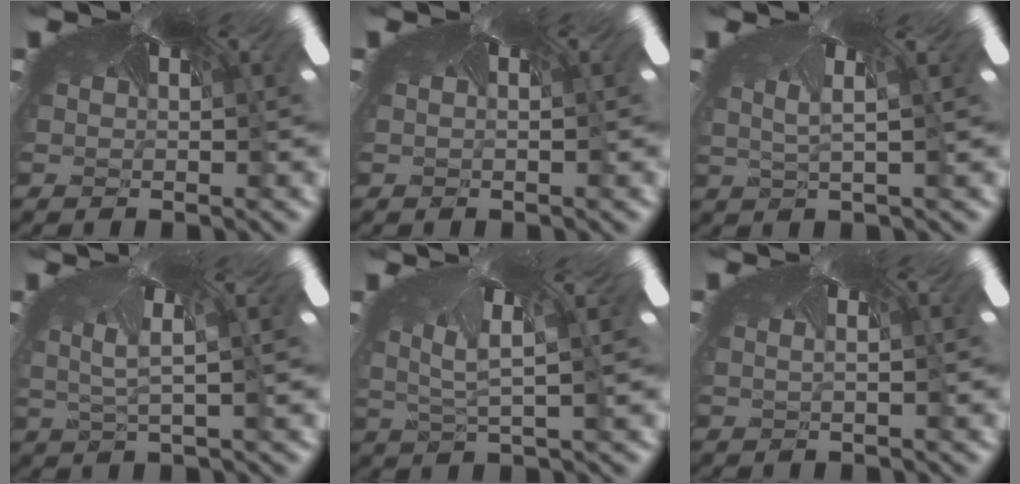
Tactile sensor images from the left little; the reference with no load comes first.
{"total": 0.8, "force": [-0.7, -0.1, -0.2], "torque": [0.001, -0.005, -0.007]}
{"total": 2.5, "force": [-2.5, 0.3, 0.5], "torque": [-0.030, -0.044, -0.015]}
{"total": 2.9, "force": [-2.9, -0.1, -0.6], "torque": [-0.023, -0.056, -0.014]}
{"total": 2.9, "force": [-2.8, -0.3, -0.5], "torque": [-0.030, -0.055, -0.015]}
{"total": 2.0, "force": [-2.0, 0.0, 0.4], "torque": [-0.016, -0.024, -0.015]}